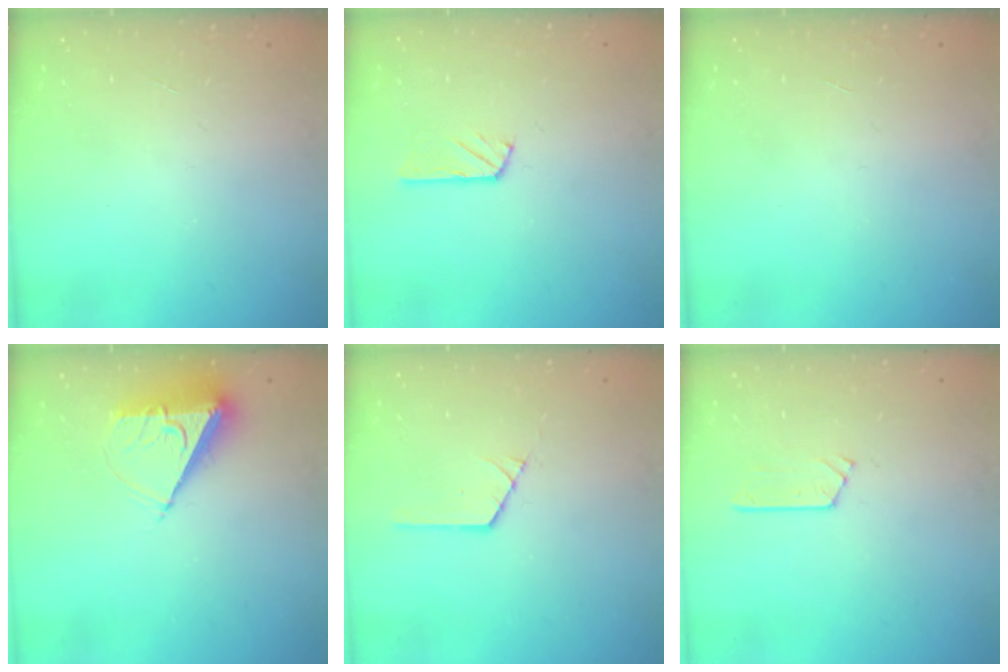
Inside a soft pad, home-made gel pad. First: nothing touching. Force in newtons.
{"total": 2.7, "press": 2.7, "slide": 0.1}
{"total": 0.0}
{"total": 7.6, "press": 7.6, "slide": 0.2}
{"total": 1.0, "press": 1.0, "slide": 0.1}
{"total": 2.8, "press": 2.8, "slide": 0.3}